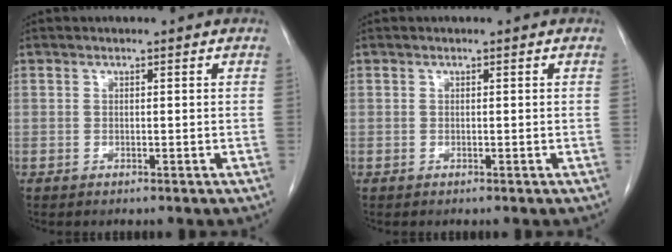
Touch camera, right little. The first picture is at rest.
{"total": 0.0}